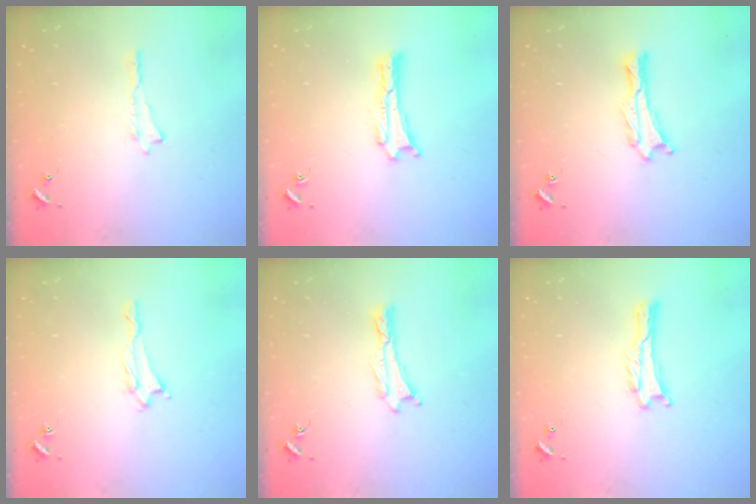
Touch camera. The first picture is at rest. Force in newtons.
{"total": 0.0}
{"total": 0.8, "press": 0.7, "slide": 0.2}
{"total": 1.3, "press": 1.3, "slide": 0.1}
{"total": 0.0}
{"total": 0.5, "press": 0.5, "slide": 0.1}